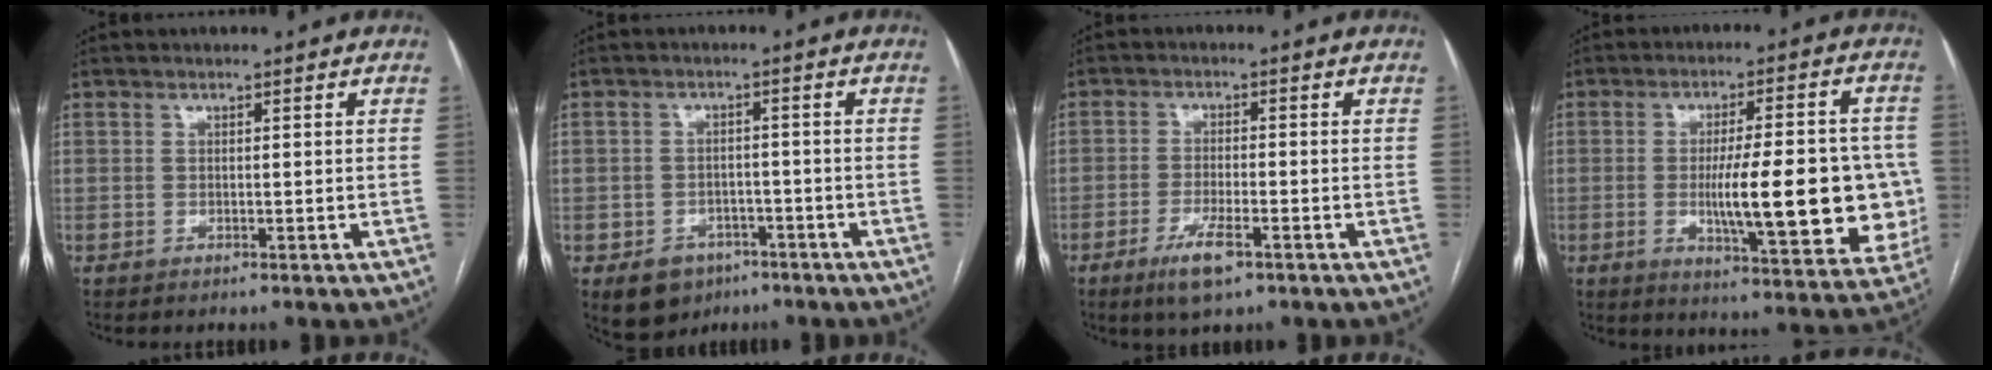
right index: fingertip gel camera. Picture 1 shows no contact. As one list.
[{"total": 6.0, "force": [-3.2, 4.8, 1.7], "torque": [-0.026, 0.006, -0.040]}, {"total": 5.5, "force": [-3.2, 1.1, 4.3], "torque": [-0.087, -0.008, -0.053]}, {"total": 18.7, "force": [-2.1, 4.0, 18.2], "torque": [-0.219, 0.010, -0.016]}]